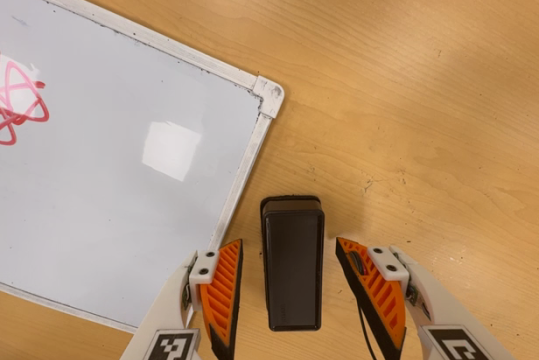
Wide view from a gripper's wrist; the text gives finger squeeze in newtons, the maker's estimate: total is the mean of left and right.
{"total": 0.0}